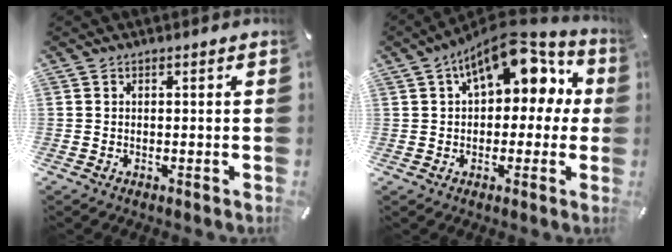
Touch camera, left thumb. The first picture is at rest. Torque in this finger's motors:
{"motor_torque": [2.50, 2.50, 1.08, 0.49, 0.17]}